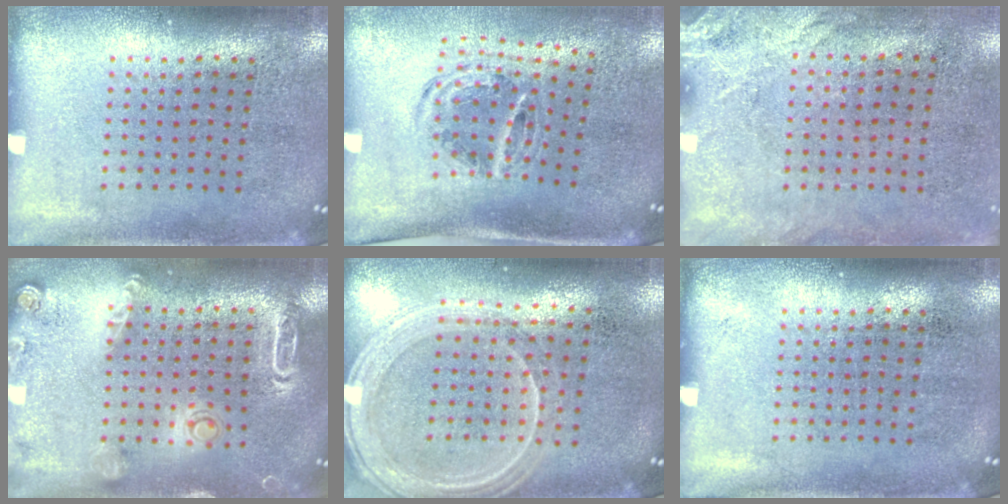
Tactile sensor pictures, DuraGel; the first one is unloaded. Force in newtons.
{"total": 1.1, "press": 1.0, "slide": 0.5}
{"total": 2.6, "press": 2.1, "slide": 1.6}
{"total": 1.9, "press": 1.9, "slide": 0.5}
{"total": 1.3, "press": 1.3, "slide": 0.2}
{"total": 0.0}